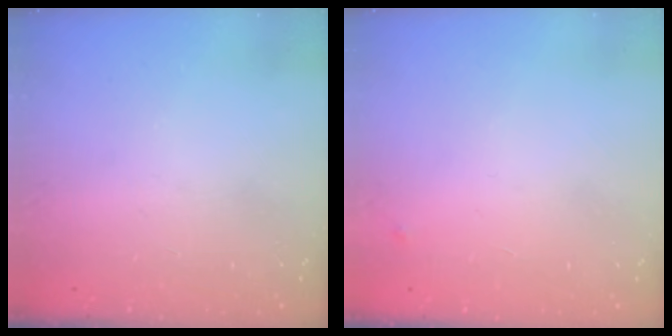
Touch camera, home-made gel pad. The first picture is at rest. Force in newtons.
{"total": 2.5, "press": 2.4, "slide": 0.4}